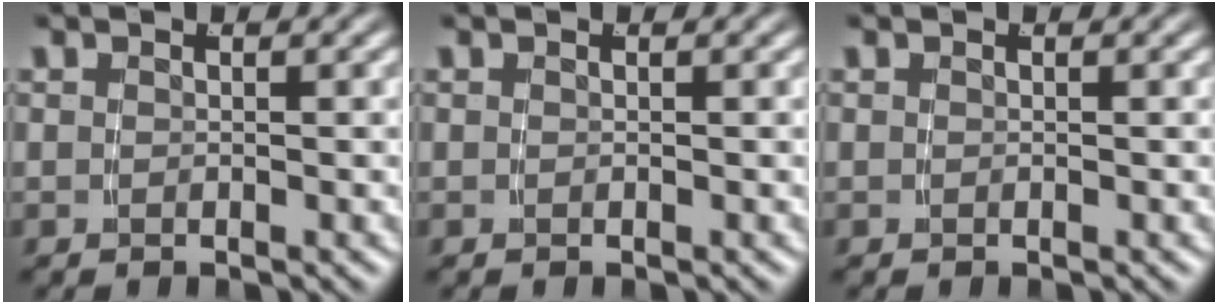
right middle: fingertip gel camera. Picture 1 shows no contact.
{"total": 0.0}
{"total": 0.0}